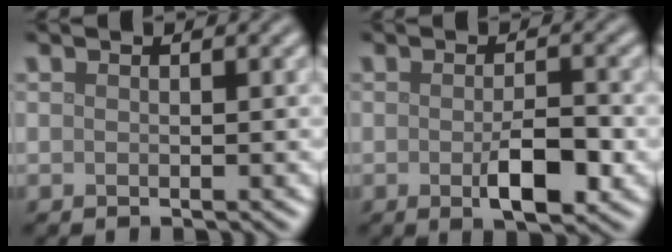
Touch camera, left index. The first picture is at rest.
{"total": 4.2, "force": [-1.3, 1.5, 3.8], "torque": [-0.061, -0.006, -0.019]}